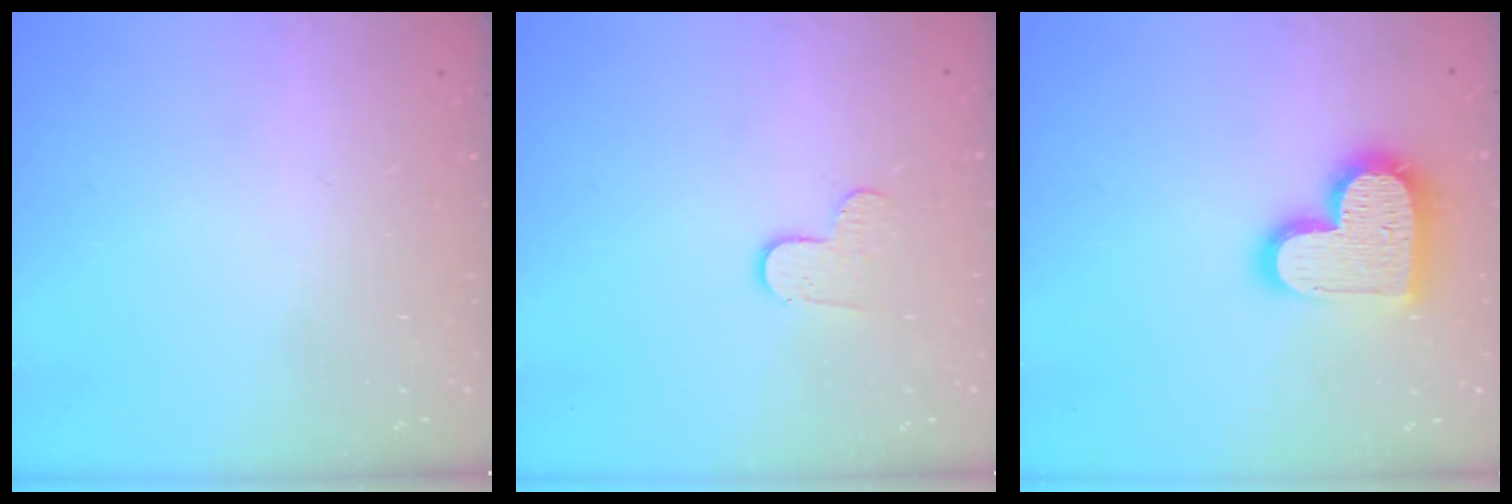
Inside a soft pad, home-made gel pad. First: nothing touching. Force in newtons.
{"total": 5.5, "press": 5.5, "slide": 0.5}
{"total": 17.1, "press": 17.1, "slide": 1.1}